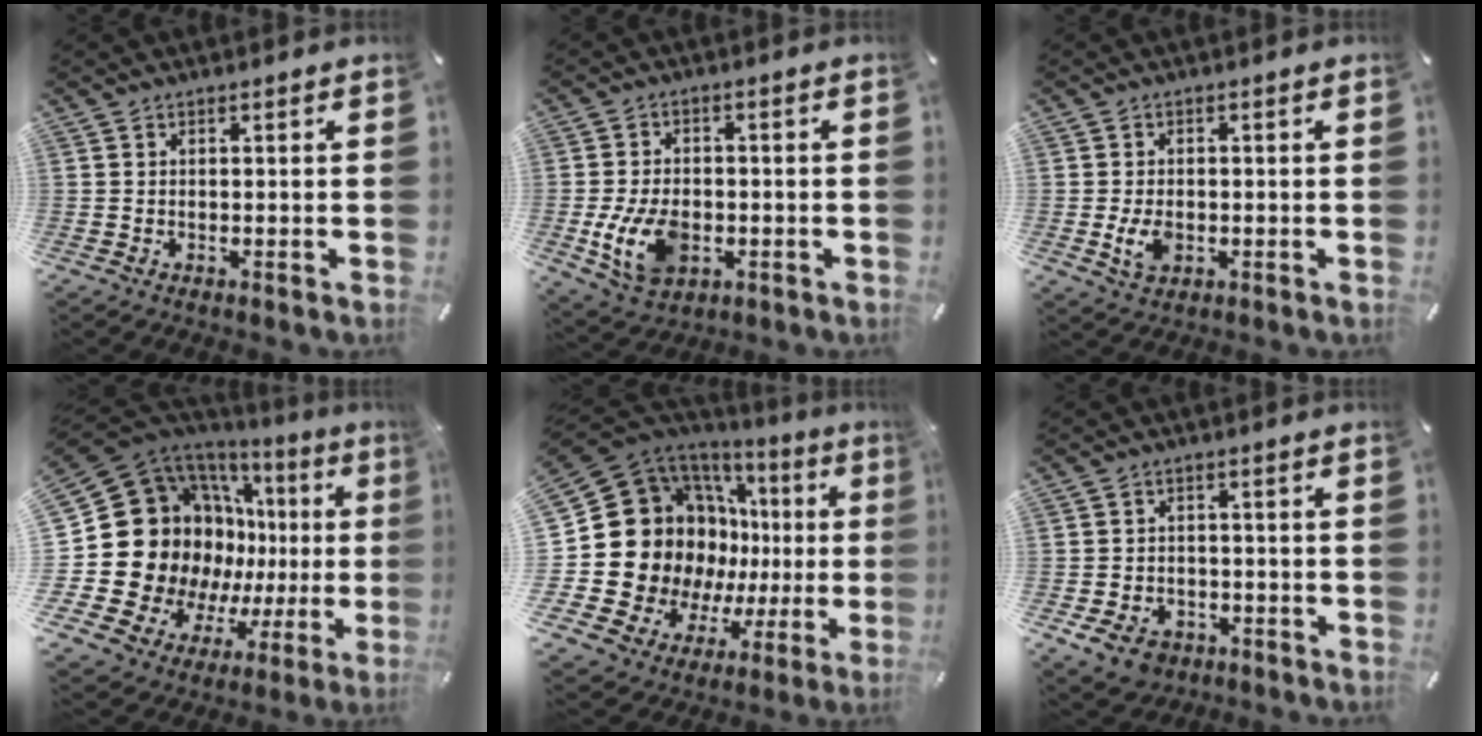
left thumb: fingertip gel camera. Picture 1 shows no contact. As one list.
[{"total": 11.1, "force": [-2.6, 7.6, 7.7], "torque": [-0.164, 0.000, -0.044]}, {"total": 4.8, "force": [-1.0, 3.2, 3.4], "torque": [-0.070, -0.005, -0.020]}, {"total": 26.8, "force": [2.5, 20.3, 17.4], "torque": [-0.298, -0.067, 0.103]}, {"total": 25.0, "force": [2.4, 19.2, 15.9], "torque": [-0.290, -0.055, 0.090]}, {"total": 6.5, "force": [-3.3, 4.9, 2.8], "torque": [-0.053, 0.017, -0.062]}]